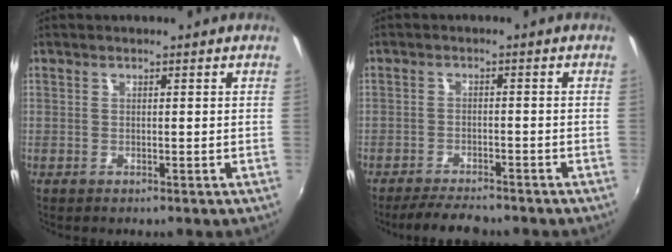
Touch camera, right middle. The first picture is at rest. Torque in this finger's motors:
{"motor_torque": [0.43, -0.41, 0.16, 0.08]}